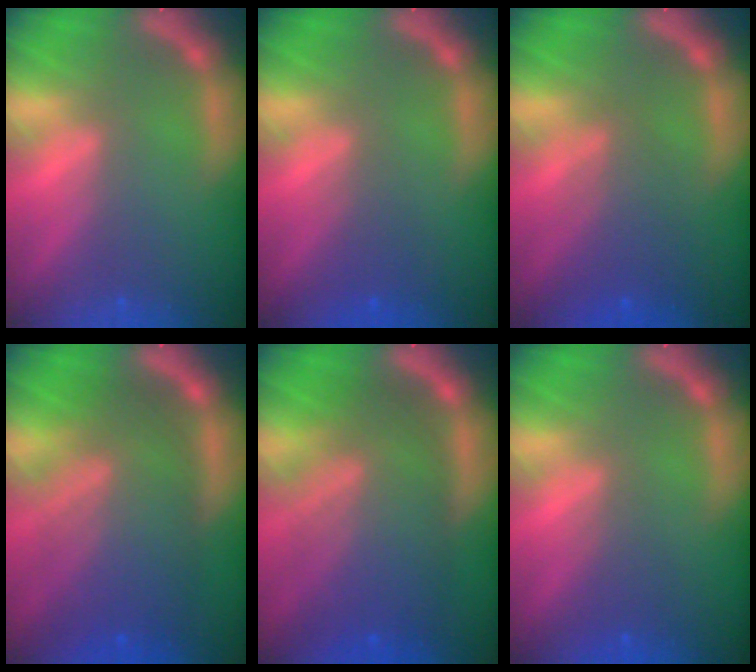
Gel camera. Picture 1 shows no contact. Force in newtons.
{"total": 2.0}
{"total": 4.0}
{"total": 10.1}
{"total": 10.1}
{"total": 2.0}